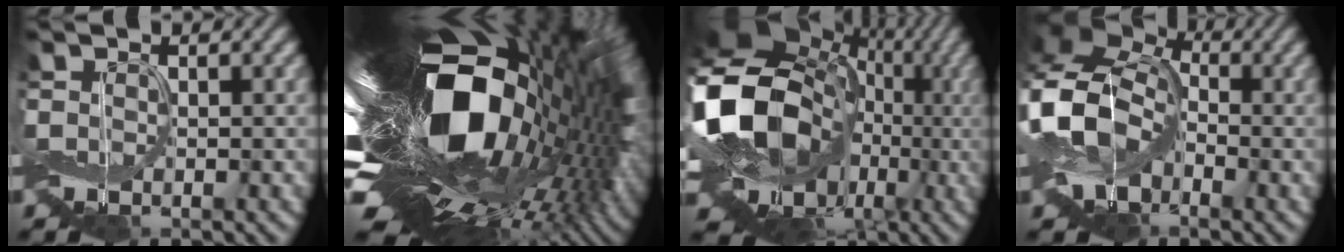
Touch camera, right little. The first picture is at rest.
{"total": 20.6, "force": [1.4, 10.4, 17.7], "torque": [-0.304, -0.019, 0.003]}
{"total": 18.7, "force": [0.2, 15.0, 11.1], "torque": [-0.173, -0.016, -0.007]}
{"total": 12.3, "force": [-1.9, 8.5, 8.7], "torque": [-0.175, 0.005, -0.058]}